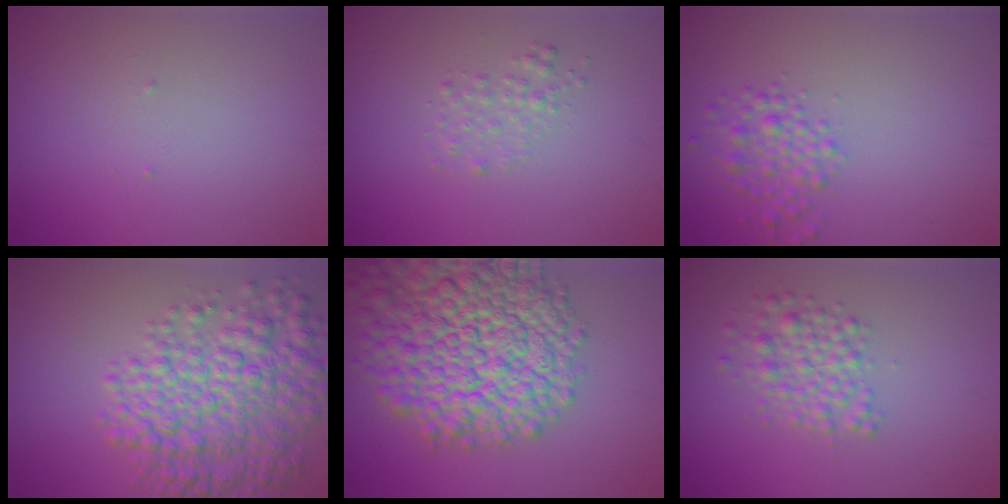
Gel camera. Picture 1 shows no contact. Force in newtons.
{"total": 1.4, "press": 1.4, "slide": 0.1}
{"total": 2.5, "press": 2.5, "slide": 0.0}
{"total": 7.9, "press": 7.9, "slide": 0.2}
{"total": 13.5, "press": 13.5, "slide": 0.6}
{"total": 2.9, "press": 2.9, "slide": 0.1}